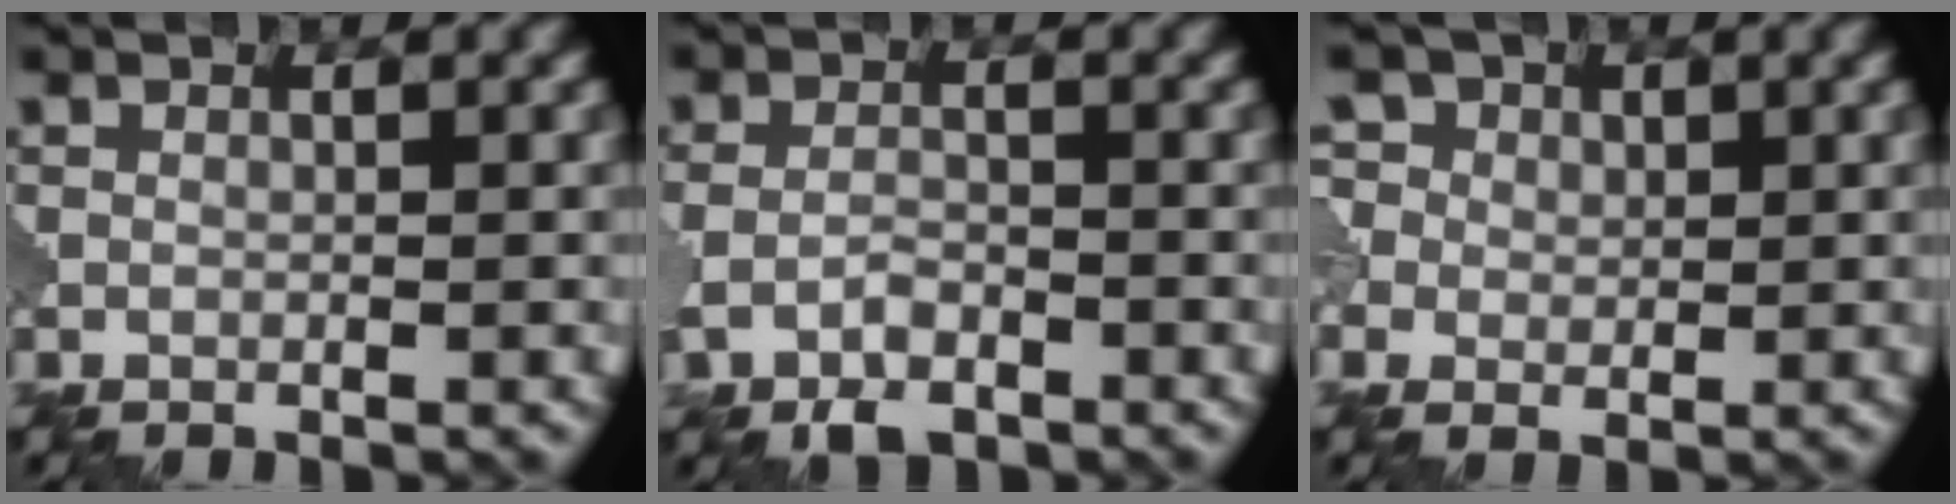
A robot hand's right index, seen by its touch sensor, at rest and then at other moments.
{"total": 3.3, "force": [-1.7, 1.7, 2.2], "torque": [-0.046, -0.006, -0.035]}
{"total": 6.4, "force": [2.3, 5.1, 3.2], "torque": [-0.068, 0.027, 0.013]}